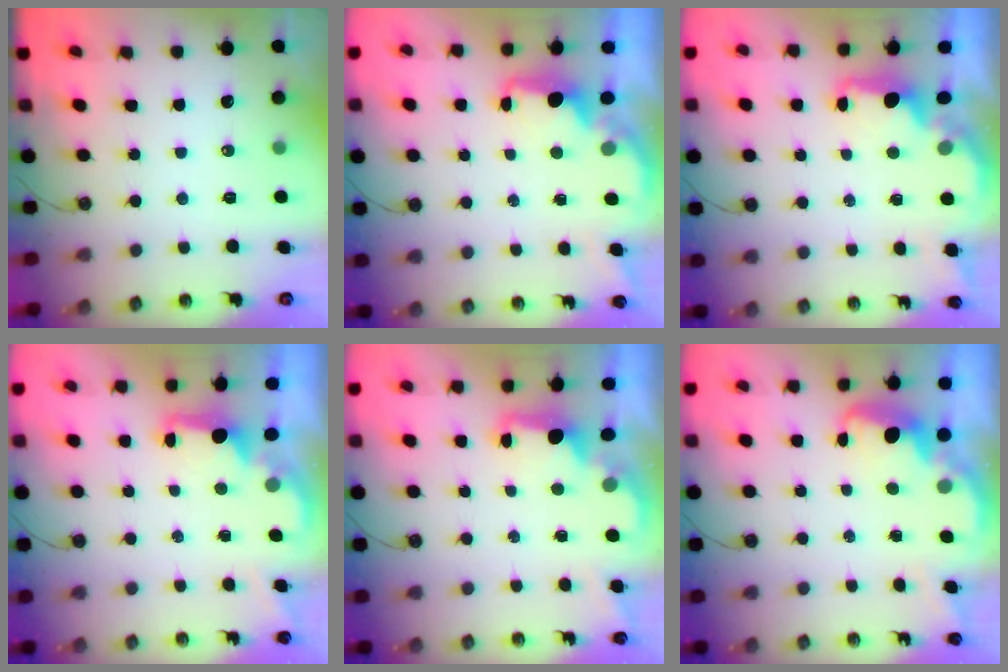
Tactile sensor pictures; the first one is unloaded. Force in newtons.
{"total": 2.1, "press": 1.9, "slide": 0.8}
{"total": 2.0, "press": 1.8, "slide": 0.7}
{"total": 1.8, "press": 1.6, "slide": 0.8}
{"total": 2.1, "press": 2.0, "slide": 0.7}
{"total": 2.6, "press": 2.6, "slide": 0.4}